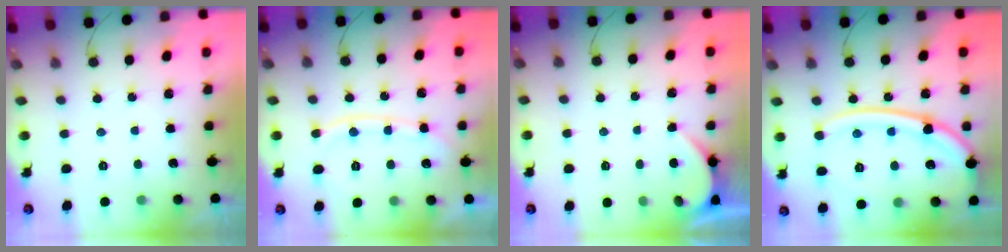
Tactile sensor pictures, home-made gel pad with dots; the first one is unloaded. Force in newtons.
{"total": 11.1, "press": 11.0, "slide": 1.6}
{"total": 2.7, "press": 2.7, "slide": 0.3}
{"total": 18.3, "press": 18.2, "slide": 1.8}